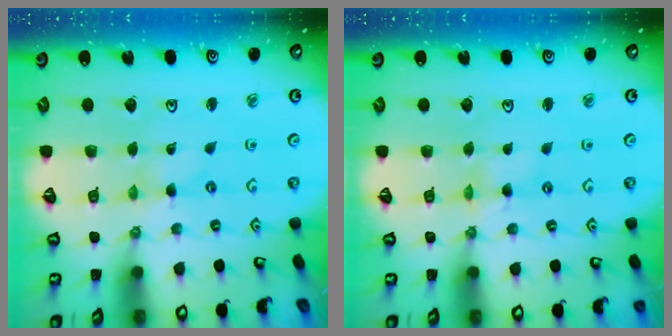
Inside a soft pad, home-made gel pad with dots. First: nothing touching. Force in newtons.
{"total": 1.0, "press": 0.9, "slide": 0.2}